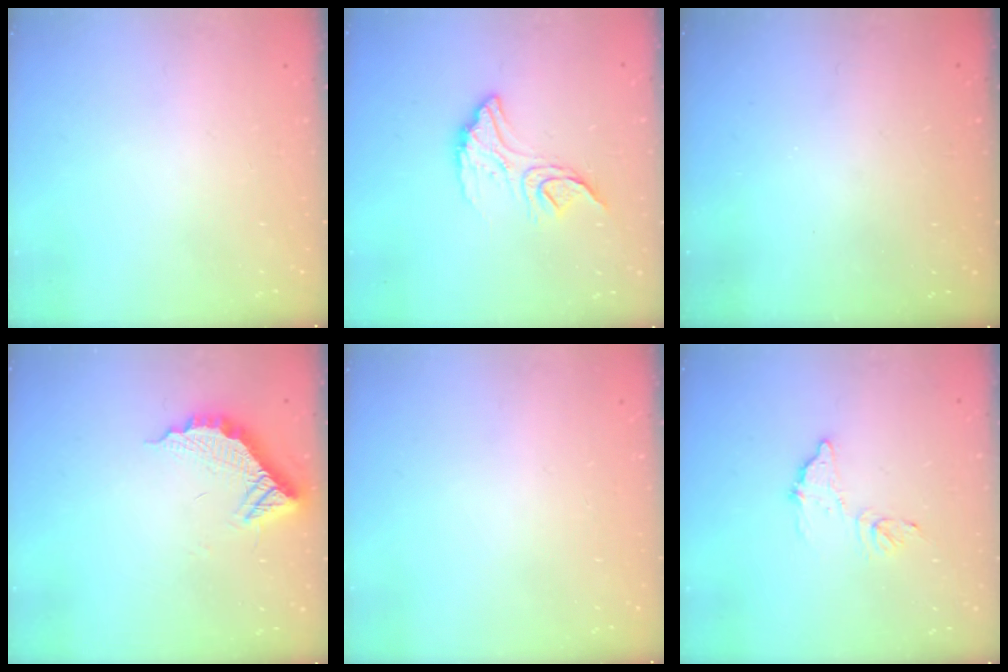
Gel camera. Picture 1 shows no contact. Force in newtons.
{"total": 12.4, "press": 12.4, "slide": 0.7}
{"total": 3.3, "press": 3.3, "slide": 0.1}
{"total": 10.7, "press": 10.7, "slide": 0.3}
{"total": 0.0}
{"total": 8.8, "press": 8.8, "slide": 0.5}